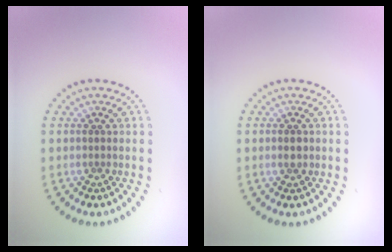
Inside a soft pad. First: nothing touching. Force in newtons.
{"total": 1.4, "press": 1.4, "slide": 0.0}